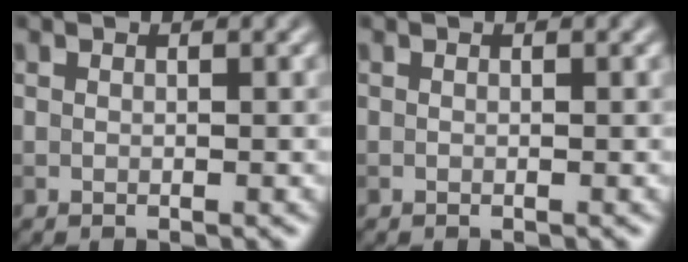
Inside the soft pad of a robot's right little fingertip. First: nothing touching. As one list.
[{"total": 0.0}]